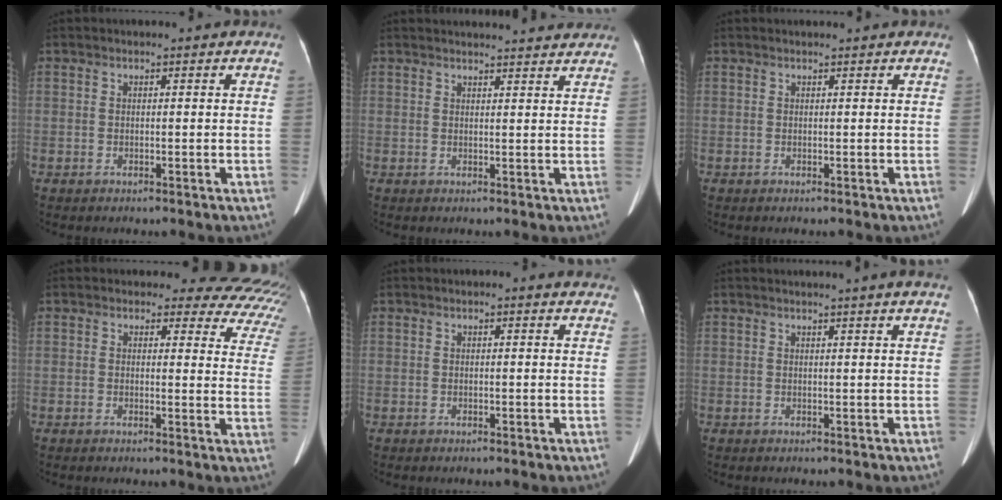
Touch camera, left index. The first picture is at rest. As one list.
[{"total": 13.0, "force": [12.4, 1.4, 3.5], "torque": [-0.034, 0.018, 0.137]}, {"total": 2.6, "force": [2.5, 0.2, 0.7], "torque": [-0.011, 0.022, 0.028]}, {"total": 11.8, "force": [10.1, 5.0, 3.5], "torque": [0.000, -0.043, 0.063]}, {"total": 2.1, "force": [1.8, 0.5, 0.9], "torque": [-0.010, 0.003, 0.006]}, {"total": 3.2, "force": [2.7, -0.9, 1.5], "torque": [-0.023, 0.003, 0.031]}]